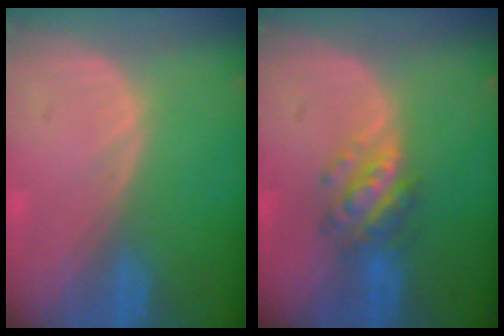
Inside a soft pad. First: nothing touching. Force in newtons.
{"total": 5.7, "press": 5.1, "slide": 2.6}